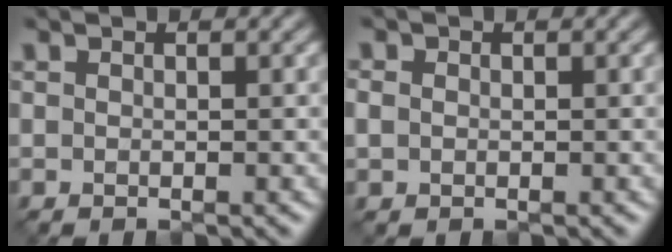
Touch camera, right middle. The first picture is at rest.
{"total": 1.2, "force": [0.1, 1.1, 0.4], "torque": [-0.007, 0.000, -0.001]}